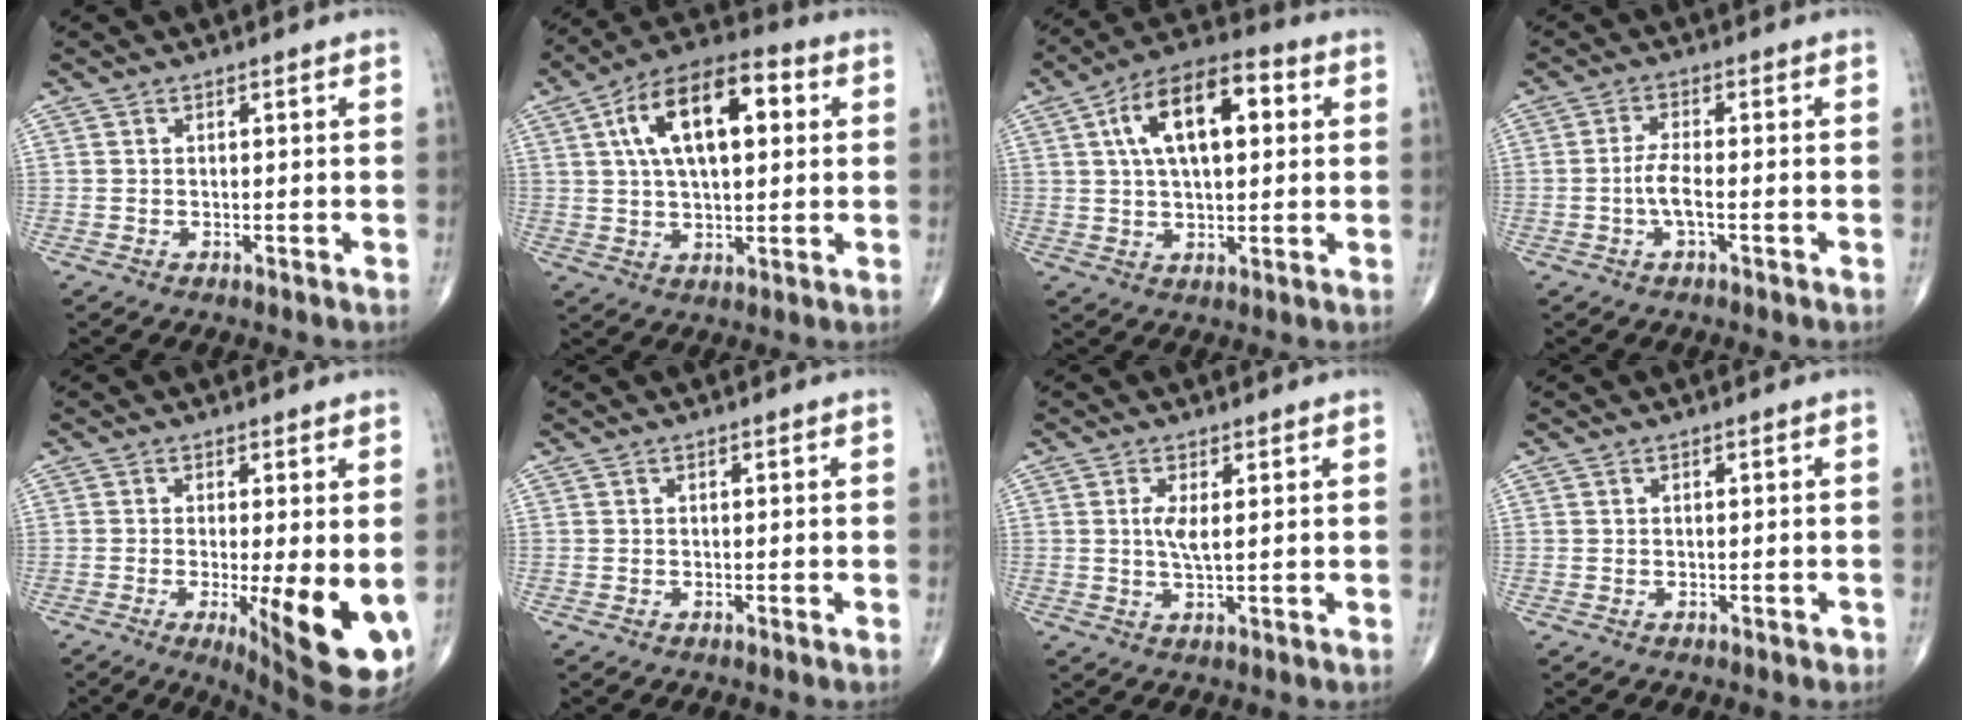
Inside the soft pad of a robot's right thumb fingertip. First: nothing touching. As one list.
[{"total": 16.7, "force": [4.3, 8.1, 14.0], "torque": [-0.219, 0.015, 0.063]}, {"total": 15.2, "force": [3.8, 7.4, 12.7], "torque": [-0.199, 0.016, 0.056]}, {"total": 3.8, "force": [-1.1, 0.9, 3.5], "torque": [-0.079, 0.006, -0.023]}, {"total": 13.0, "force": [-2.9, 3.4, 12.2], "torque": [-0.161, -0.026, -0.033]}, {"total": 0.0}, {"total": 3.3, "force": [0.7, 0.8, 3.1], "torque": [-0.069, -0.011, 0.016]}, {"total": 0.7, "force": [-0.1, 0.5, 0.4], "torque": [-0.004, 0.001, -0.001]}]